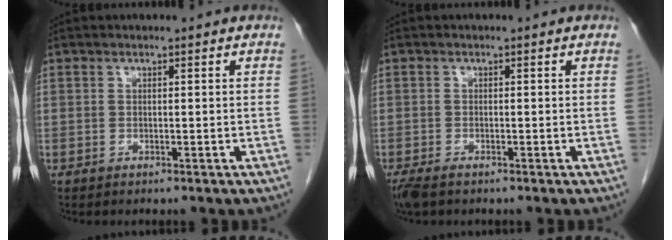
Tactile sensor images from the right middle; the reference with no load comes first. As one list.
[{"total": 2.9, "force": [-2.2, 1.0, 1.7], "torque": [-0.038, -0.010, -0.037]}]